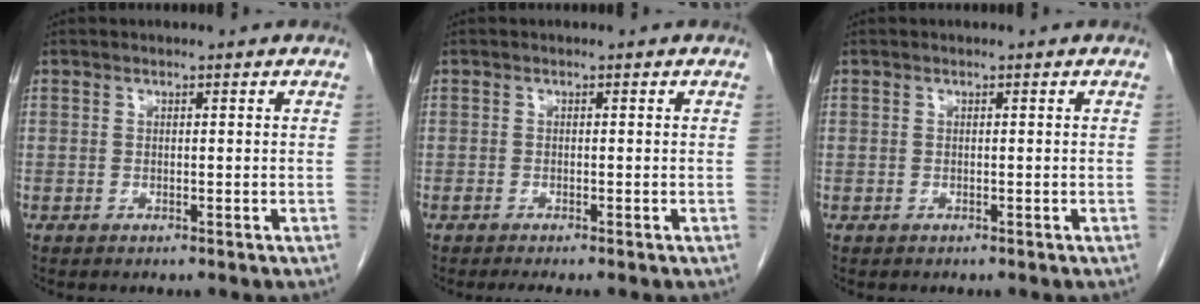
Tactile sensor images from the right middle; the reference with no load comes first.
{"total": 2.3, "force": [-2.0, 0.1, 1.2], "torque": [-0.015, -0.004, -0.029]}
{"total": 0.0}